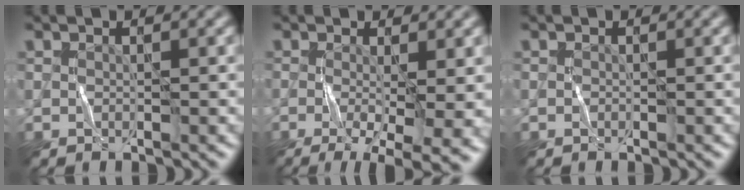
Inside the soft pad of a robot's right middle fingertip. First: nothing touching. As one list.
[{"total": 9.1, "force": [-2.4, 2.9, 8.3], "torque": [-0.109, -0.012, -0.021]}, {"total": 0.0}]